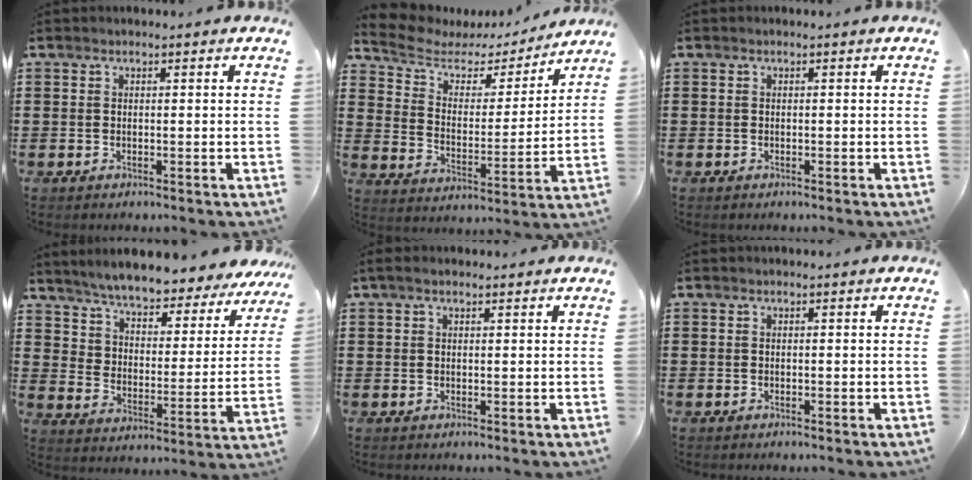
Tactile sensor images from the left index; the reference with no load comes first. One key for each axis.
{"total": 5.1, "fx": 4.2, "fy": 2.5, "fz": 1.4, "tx": -0.060, "ty": -0.024, "tz": 0.068}
{"total": 0.0}
{"total": 5.4, "fx": 5.3, "fy": 0.1, "fz": 1.2, "tx": -0.050, "ty": -0.046, "tz": 0.086}
{"total": 1.4, "fx": 0.9, "fy": 0.3, "fz": 1.1, "tx": -0.022, "ty": 0.002, "tz": 0.016}
{"total": 0.0}